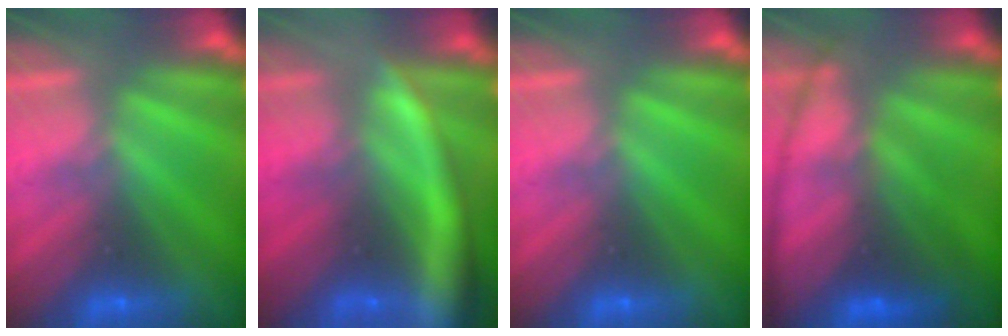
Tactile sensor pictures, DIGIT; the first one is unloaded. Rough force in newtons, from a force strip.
{"total": 8.4}
{"total": 0.0}
{"total": 5.8}